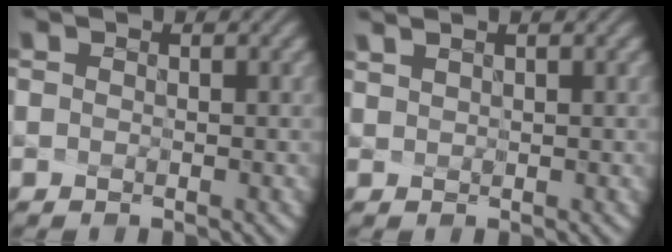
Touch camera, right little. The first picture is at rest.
{"total": 0.8, "force": [0.6, -0.4, -0.4], "torque": [-0.023, -0.019, 0.039]}